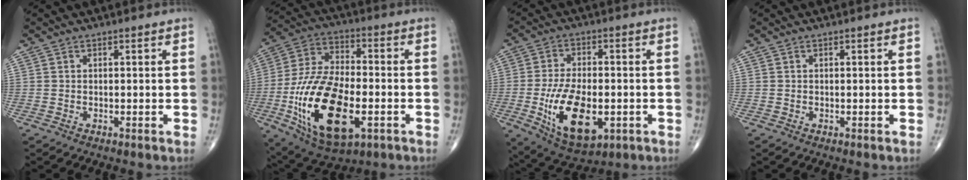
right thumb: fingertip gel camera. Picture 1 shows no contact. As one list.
[{"total": 23.3, "force": [-6.4, 11.6, 19.2], "torque": [-0.366, 0.014, -0.100]}, {"total": 15.8, "force": [-3.9, 8.2, 12.9], "torque": [-0.216, -0.003, -0.051]}, {"total": 0.0}]